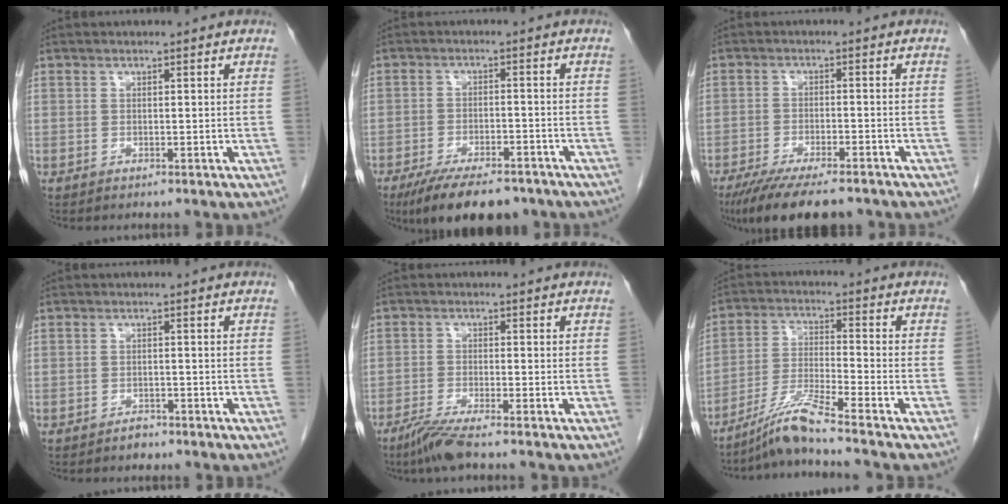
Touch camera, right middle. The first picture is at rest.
{"total": 11.2, "force": [-8.6, 3.8, 6.1], "torque": [-0.093, -0.012, -0.133]}
{"total": 11.9, "force": [-9.3, 2.7, 6.8], "torque": [-0.110, -0.022, -0.146]}
{"total": 1.5, "force": [-1.2, 0.7, 0.4], "torque": [-0.009, 0.002, -0.017]}
{"total": 4.6, "force": [-3.5, -0.1, 2.9], "torque": [-0.064, -0.015, -0.073]}
{"total": 7.3, "force": [-6.1, -1.5, 3.8], "torque": [-0.079, -0.025, -0.120]}